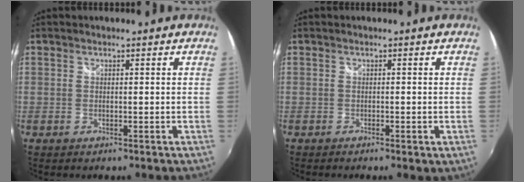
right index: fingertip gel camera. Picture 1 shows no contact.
{"total": 1.3, "force": [-0.6, 0.4, 1.1], "torque": [-0.018, -0.004, -0.009]}